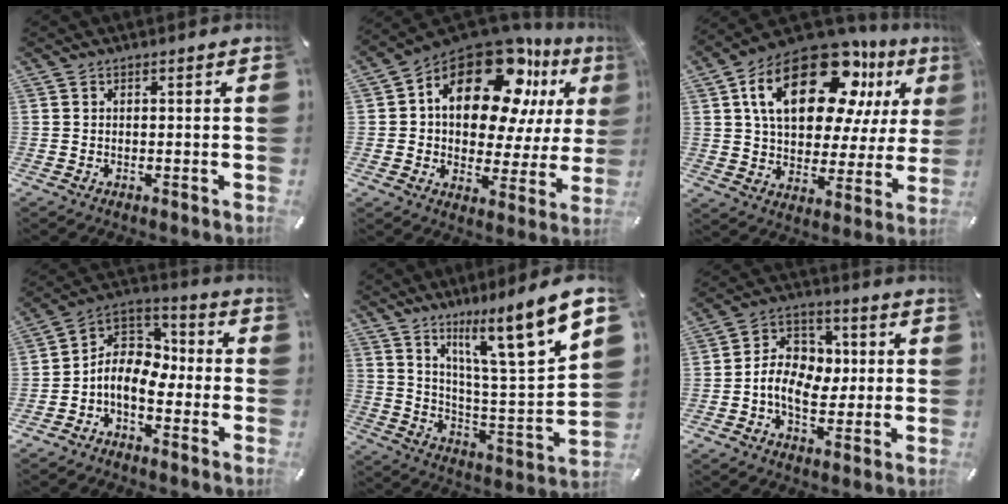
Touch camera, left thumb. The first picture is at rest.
{"total": 20.6, "force": [11.3, 11.4, 12.9], "torque": [-0.215, -0.079, 0.189]}
{"total": 24.7, "force": [11.7, 13.4, 17.2], "torque": [-0.296, -0.055, 0.194]}
{"total": 8.8, "force": [-3.3, 6.7, 4.7], "torque": [-0.113, 0.006, -0.063]}
{"total": 14.1, "force": [10.3, 1.5, 9.4], "torque": [-0.152, -0.085, 0.156]}
{"total": 10.3, "force": [-1.7, 8.0, 6.2], "torque": [-0.126, 0.024, -0.028]}